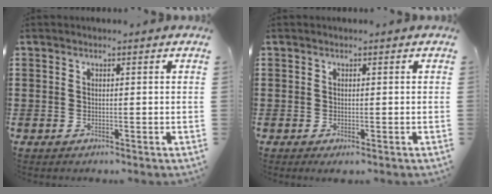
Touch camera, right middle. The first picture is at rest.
{"total": 0.0}